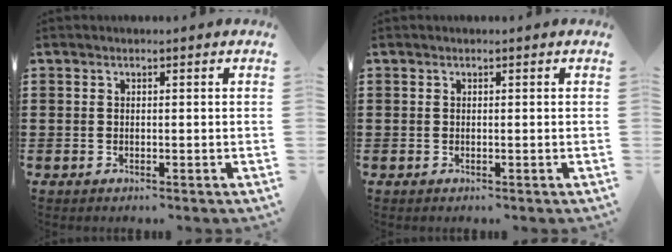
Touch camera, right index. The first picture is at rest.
{"total": 0.0}